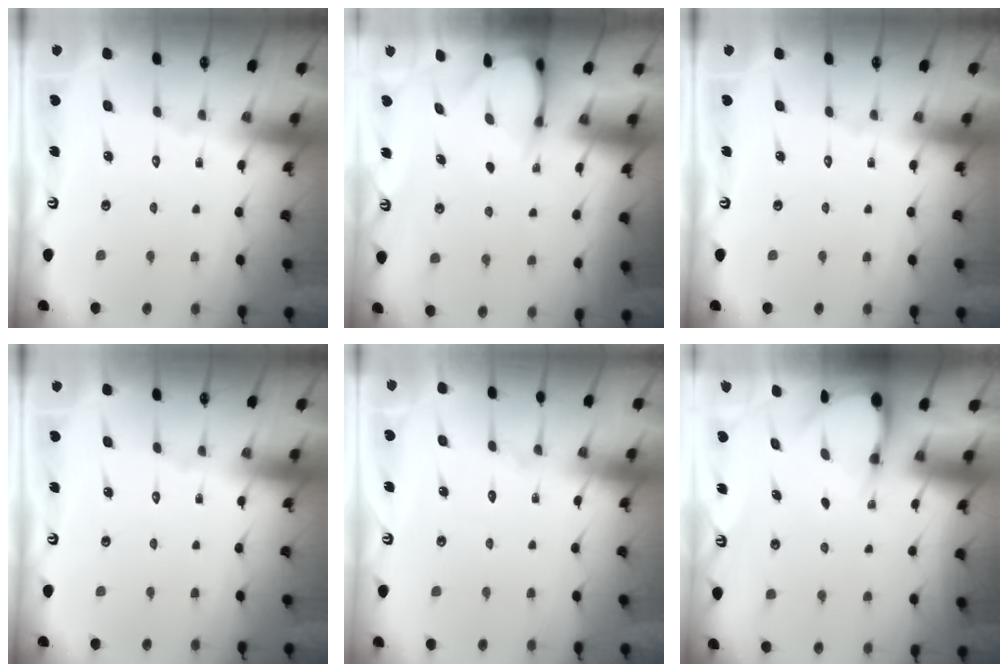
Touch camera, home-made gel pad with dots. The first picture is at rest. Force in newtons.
{"total": 3.6, "press": 3.6, "slide": 0.3}
{"total": 0.0}
{"total": 0.0}
{"total": 4.2, "press": 4.2, "slide": 0.5}
{"total": 3.5, "press": 3.5, "slide": 0.2}